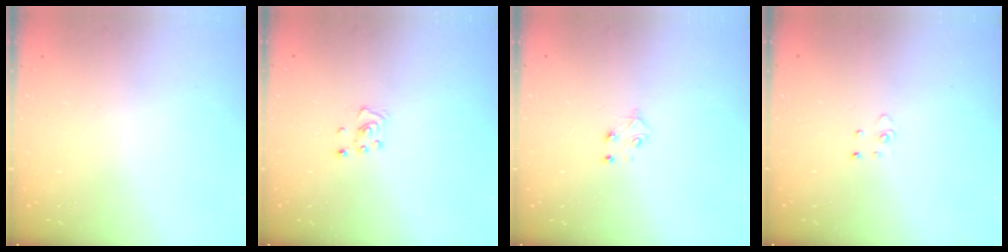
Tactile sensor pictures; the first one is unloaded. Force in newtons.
{"total": 2.8, "press": 2.8, "slide": 0.3}
{"total": 4.0, "press": 3.9, "slide": 0.4}
{"total": 2.9, "press": 2.9, "slide": 0.2}